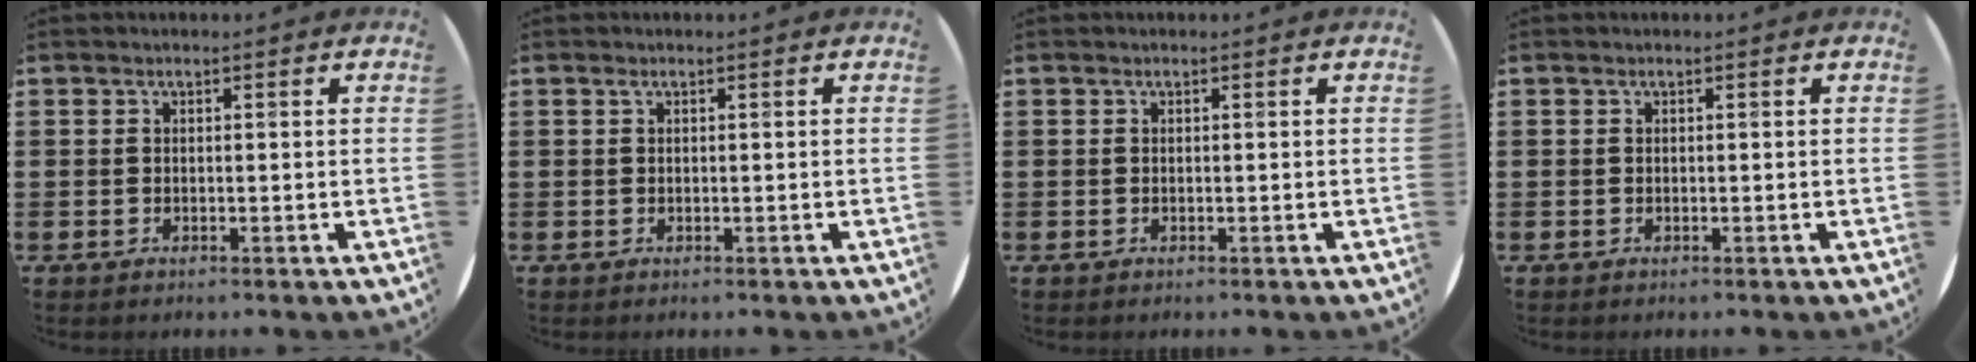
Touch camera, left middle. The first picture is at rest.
{"total": 0.0}
{"total": 0.0}
{"total": 0.0}